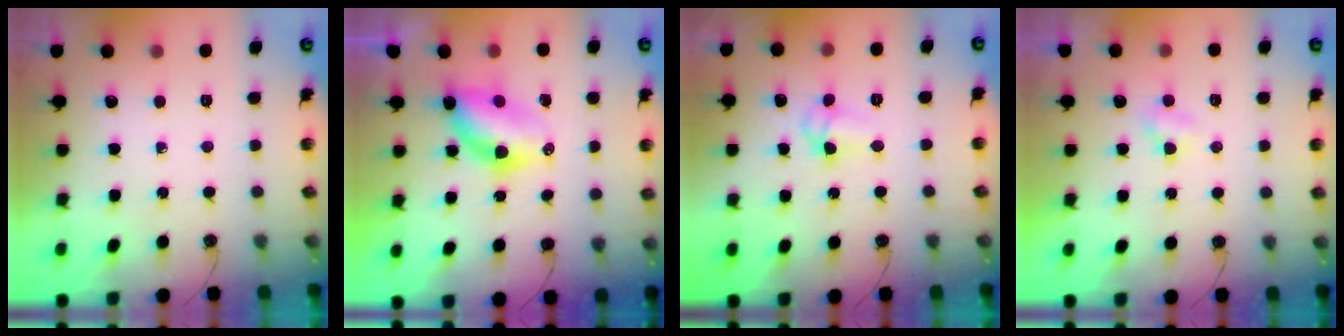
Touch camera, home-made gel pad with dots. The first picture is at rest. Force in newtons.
{"total": 6.3, "press": 6.2, "slide": 0.5}
{"total": 6.4, "press": 5.3, "slide": 3.6}
{"total": 2.0, "press": 2.0, "slide": 0.3}